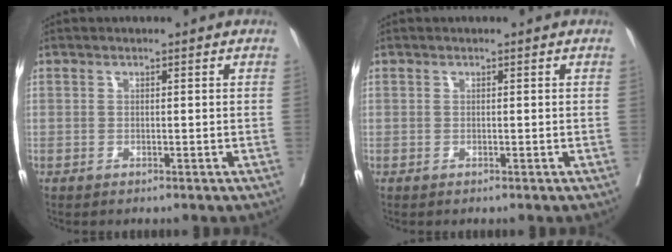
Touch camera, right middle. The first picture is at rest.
{"total": 0.0}